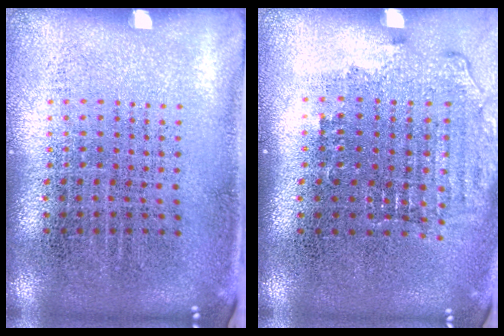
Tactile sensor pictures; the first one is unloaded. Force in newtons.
{"total": 1.6, "press": 1.4, "slide": 0.6}